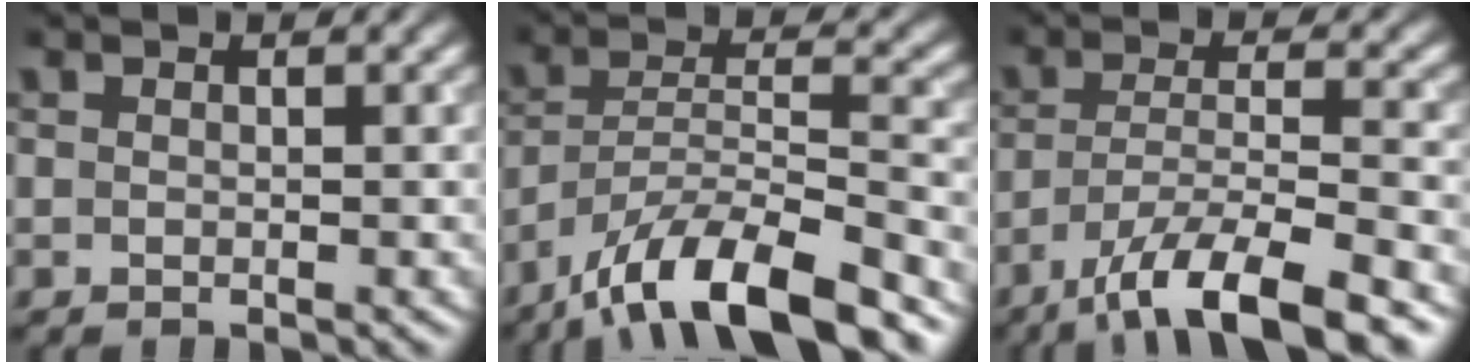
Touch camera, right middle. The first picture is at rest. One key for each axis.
{"total": 11.0, "fx": -8.2, "fy": 2.8, "fz": 6.7, "tx": -0.105, "ty": 0.008, "tz": -0.151}
{"total": 9.0, "fx": -6.1, "fy": 2.1, "fz": 6.2, "tx": -0.097, "ty": -0.002, "tz": -0.107}